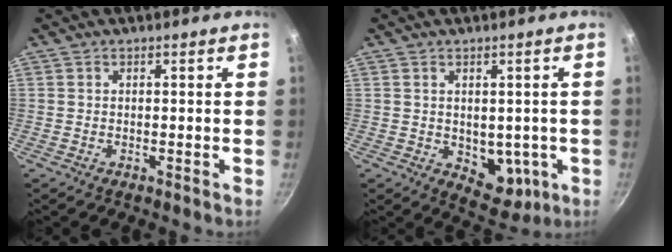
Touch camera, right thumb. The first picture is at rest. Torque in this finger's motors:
{"motor_torque": [-0.54, 0.33, 0.09, 0.35, 0.07]}